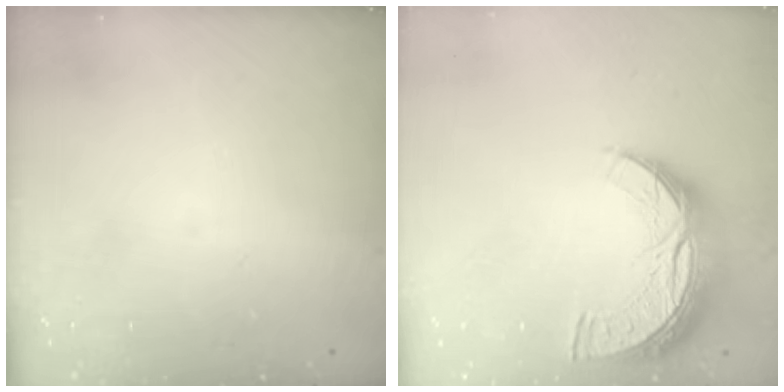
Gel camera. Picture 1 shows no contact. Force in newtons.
{"total": 13.7, "press": 13.6, "slide": 0.8}